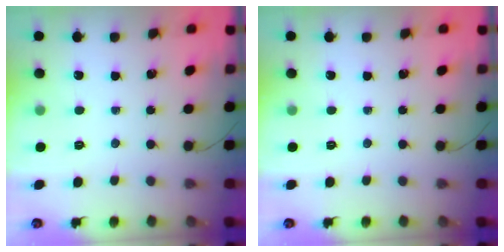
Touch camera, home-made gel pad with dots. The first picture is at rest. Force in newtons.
{"total": 0.0}